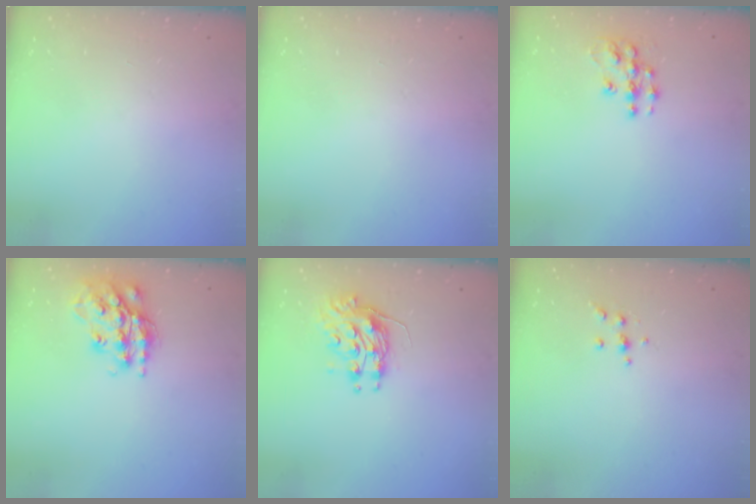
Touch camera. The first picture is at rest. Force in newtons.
{"total": 0.0}
{"total": 9.2, "press": 9.2, "slide": 0.5}
{"total": 17.4, "press": 17.4, "slide": 1.4}
{"total": 9.2, "press": 9.2, "slide": 0.5}
{"total": 4.1, "press": 4.0, "slide": 1.0}